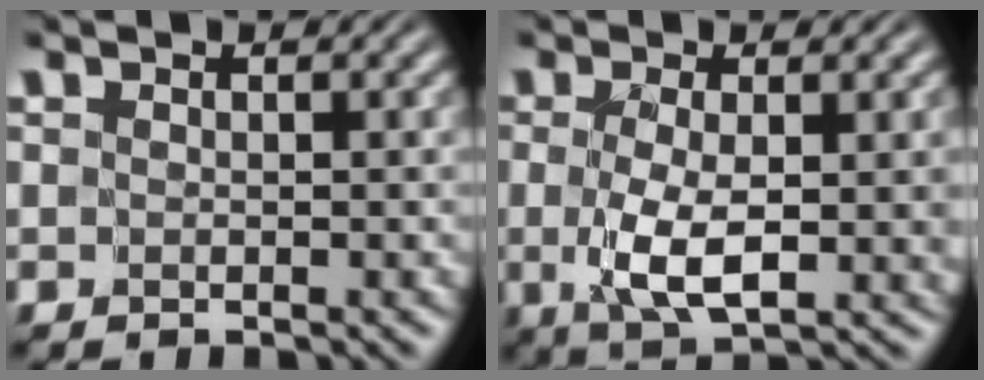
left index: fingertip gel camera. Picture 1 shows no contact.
{"total": 5.4, "force": [-0.6, 2.0, 5.0], "torque": [-0.099, -0.009, -0.008]}